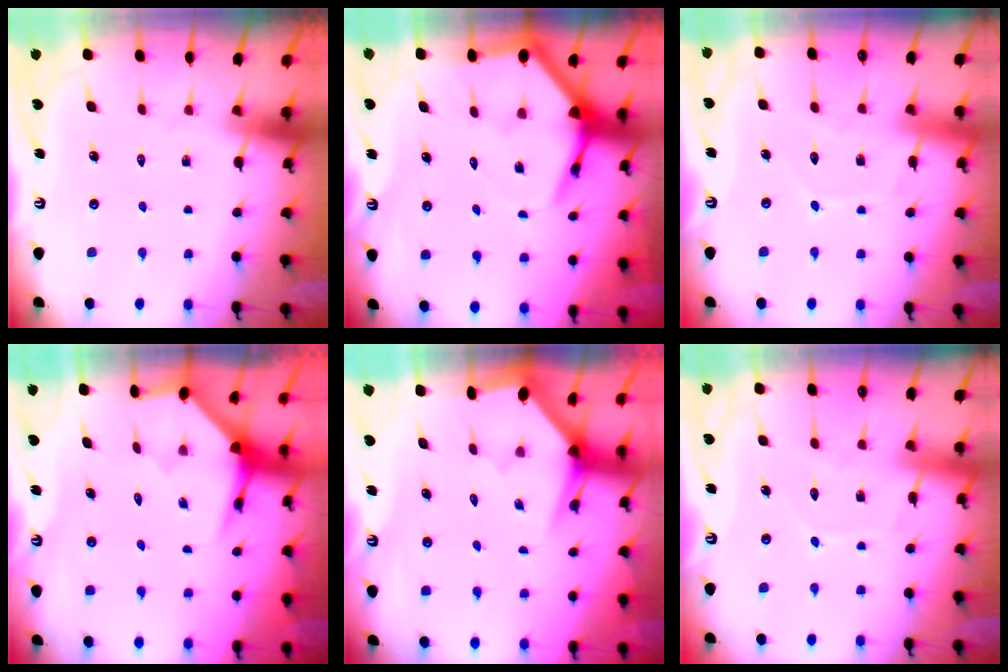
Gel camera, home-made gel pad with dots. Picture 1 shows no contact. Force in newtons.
{"total": 6.8, "press": 6.7, "slide": 0.8}
{"total": 6.2, "press": 6.1, "slide": 0.7}
{"total": 3.8, "press": 3.8, "slide": 0.1}
{"total": 3.0, "press": 3.0, "slide": 0.0}
{"total": 6.2, "press": 6.1, "slide": 0.7}